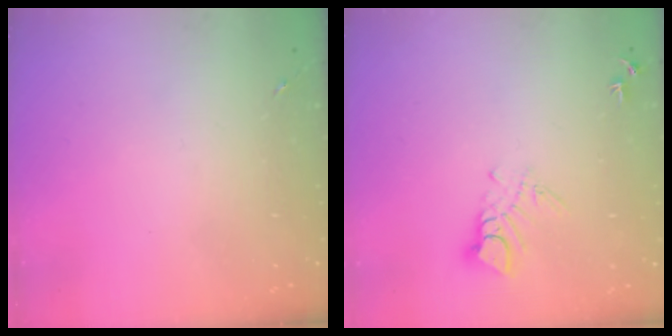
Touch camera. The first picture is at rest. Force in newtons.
{"total": 5.9, "press": 5.9, "slide": 0.5}